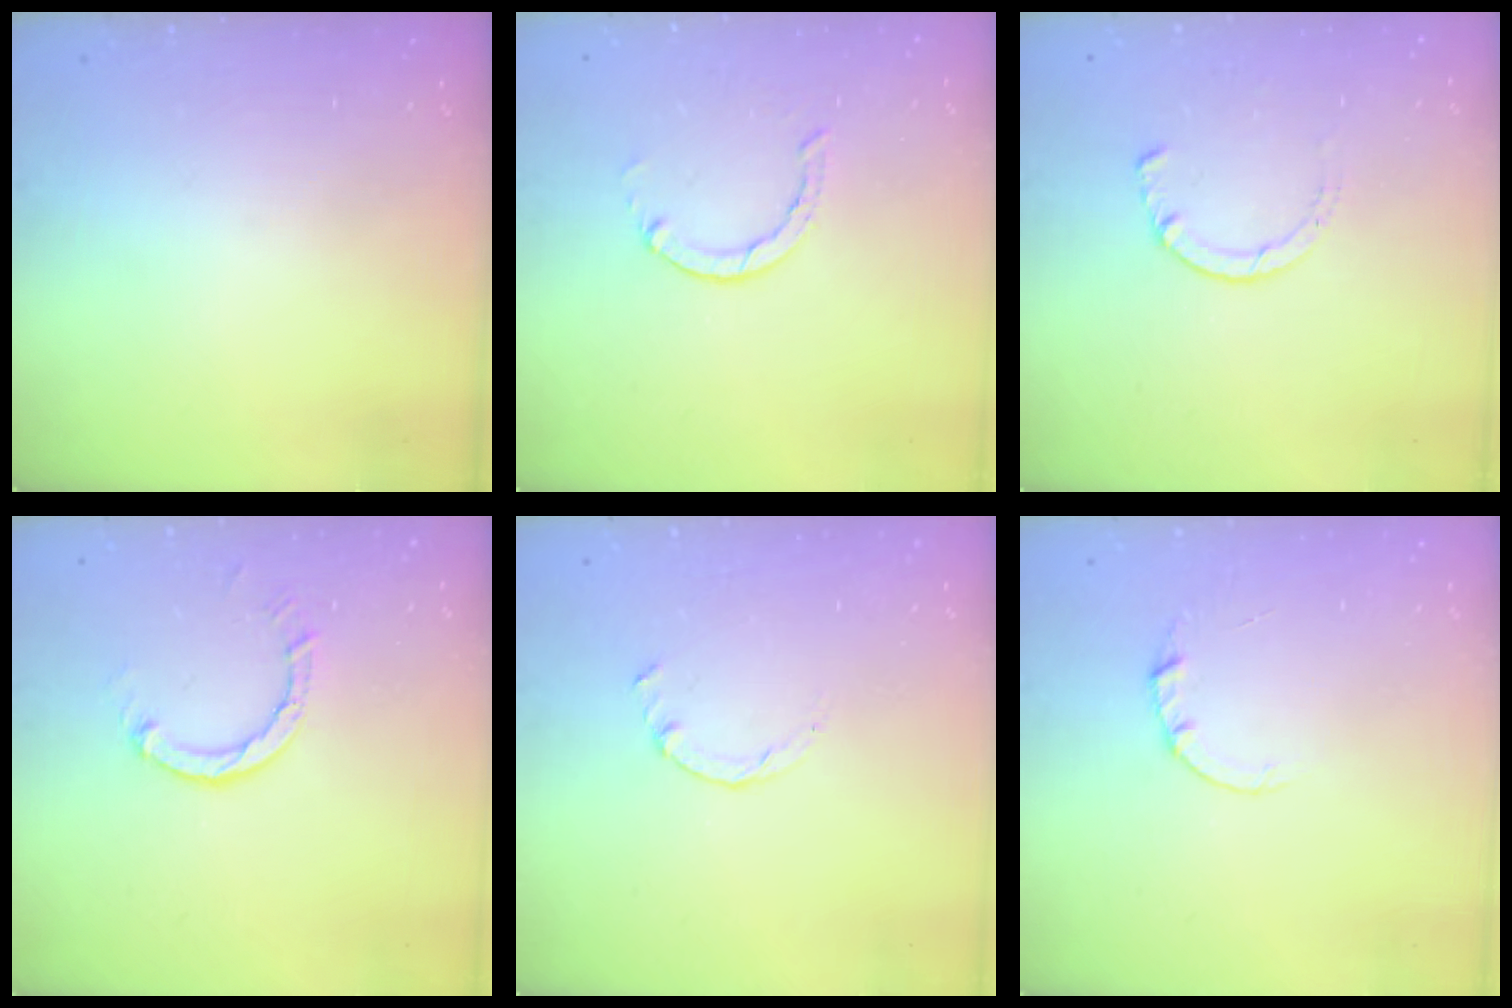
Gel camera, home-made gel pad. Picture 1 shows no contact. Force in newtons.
{"total": 1.3, "press": 1.3, "slide": 0.3}
{"total": 1.5, "press": 1.5, "slide": 0.3}
{"total": 3.0, "press": 3.0, "slide": 0.3}
{"total": 0.9, "press": 0.9, "slide": 0.3}
{"total": 2.0, "press": 2.0, "slide": 0.2}